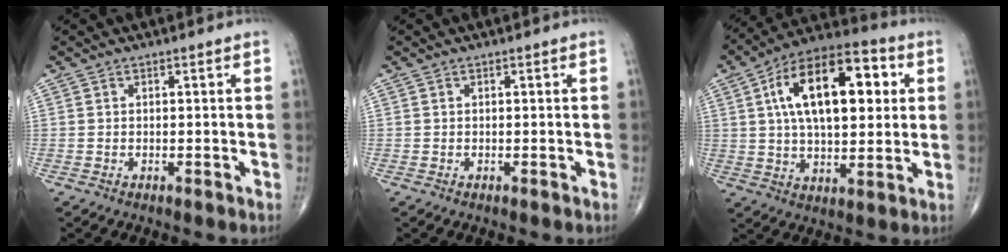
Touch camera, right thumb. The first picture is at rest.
{"total": 0.0}
{"total": 21.0, "force": [5.1, 10.3, 17.6], "torque": [-0.264, 0.014, 0.073]}